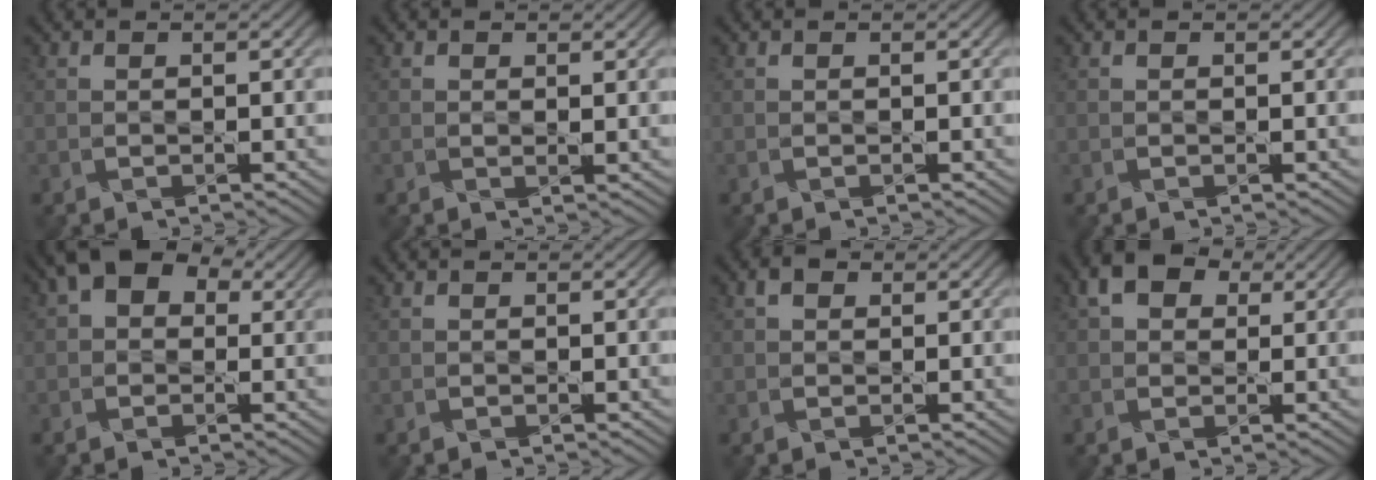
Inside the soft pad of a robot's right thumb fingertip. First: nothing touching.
{"total": 0.7, "force": [0.5, 0.3, 0.5], "torque": [-0.009, -0.002, 0.009]}
{"total": 0.0}
{"total": 0.0}
{"total": 5.4, "force": [2.0, 3.9, 3.1], "torque": [-0.063, 0.027, 0.015]}
{"total": 0.0}
{"total": 1.0, "force": [0.6, 0.8, 0.3], "torque": [-0.006, 0.003, 0.007]}
{"total": 3.9, "force": [1.6, 3.0, 1.9], "torque": [-0.037, 0.011, 0.018]}